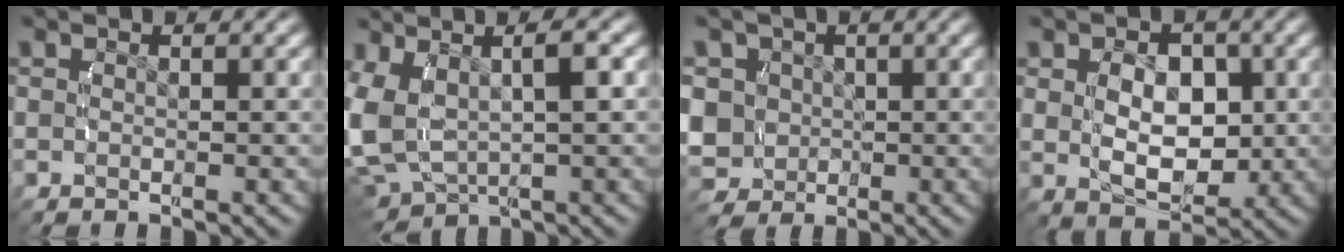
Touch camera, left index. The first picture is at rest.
{"total": 9.7, "force": [0.3, 7.1, 6.6], "torque": [-0.166, -0.023, 0.021]}
{"total": 10.9, "force": [-1.2, 10.1, 3.9], "torque": [-0.107, -0.046, -0.013]}
{"total": 5.2, "force": [0.4, 3.3, 4.1], "torque": [-0.063, -0.016, 0.014]}